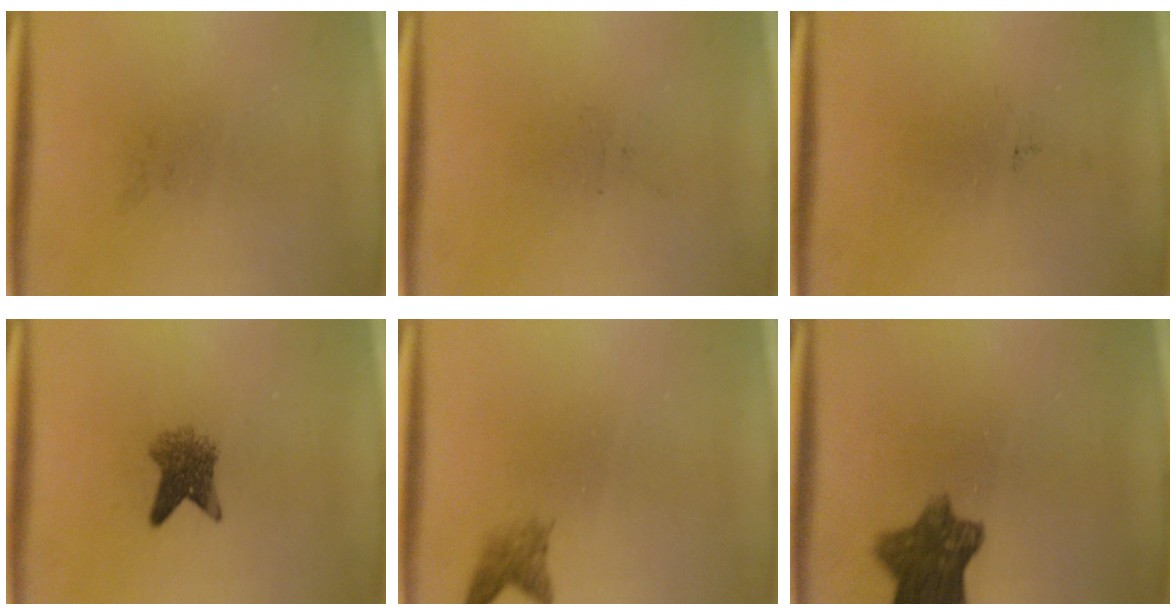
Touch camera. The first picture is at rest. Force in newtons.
{"total": 0.0}
{"total": 0.0}
{"total": 4.0}
{"total": 2.0}
{"total": 8.6}